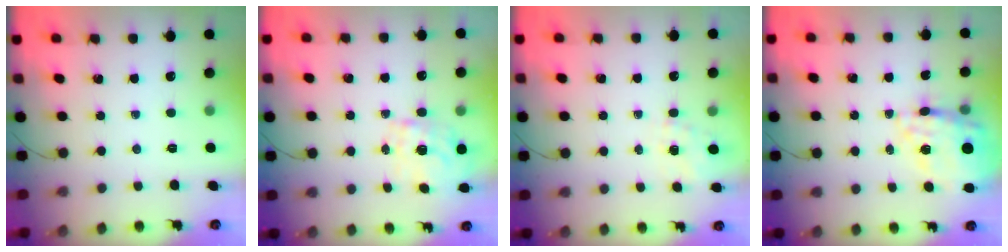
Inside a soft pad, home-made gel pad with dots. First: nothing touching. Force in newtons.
{"total": 1.4, "press": 1.2, "slide": 0.7}
{"total": 1.4, "press": 0.8, "slide": 1.1}
{"total": 15.5, "press": 14.8, "slide": 4.5}